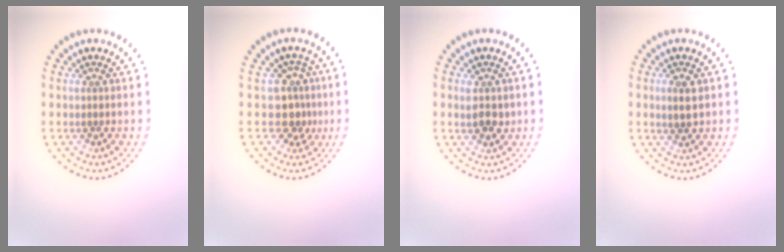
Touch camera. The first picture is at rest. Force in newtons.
{"total": 2.9, "press": 2.3, "slide": 1.7}
{"total": 2.0, "press": 1.9, "slide": 0.4}
{"total": 1.9, "press": 1.8, "slide": 0.3}